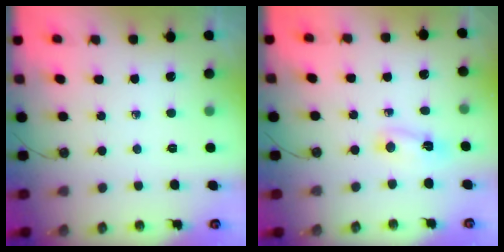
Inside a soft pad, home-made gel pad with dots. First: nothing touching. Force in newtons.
{"total": 2.4, "press": 2.3, "slide": 0.6}